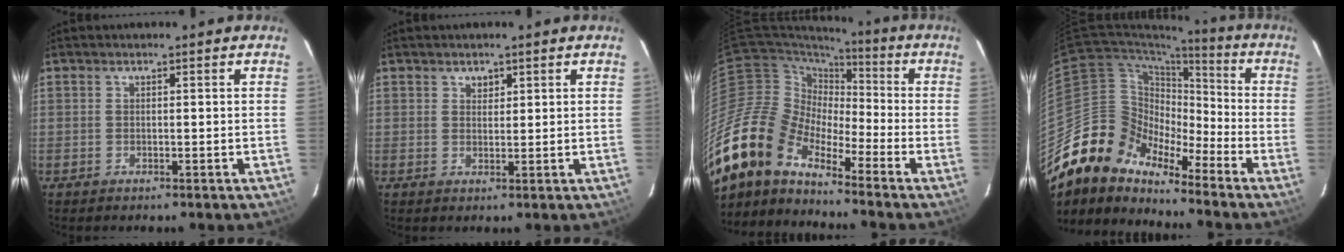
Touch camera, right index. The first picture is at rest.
{"total": 1.6, "force": [1.0, 1.2, 0.5], "torque": [-0.002, 0.005, 0.016]}
{"total": 17.7, "force": [-13.8, 7.4, 8.4], "torque": [-0.151, -0.023, -0.273]}
{"total": 13.1, "force": [-11.2, 6.0, 3.1], "torque": [-0.056, 0.025, -0.224]}